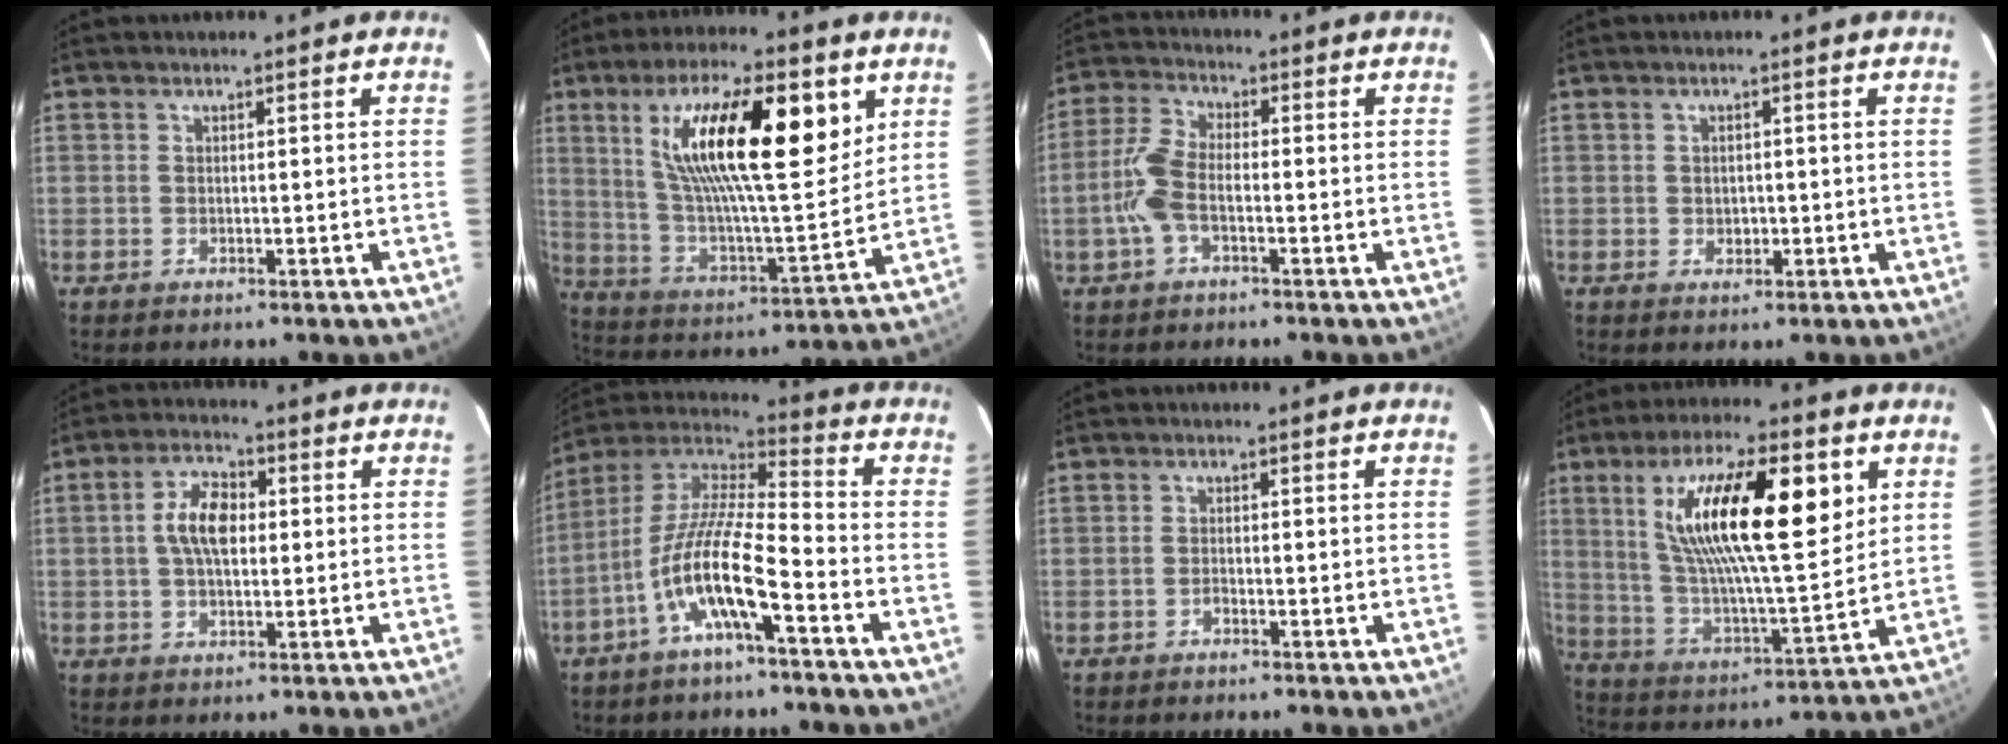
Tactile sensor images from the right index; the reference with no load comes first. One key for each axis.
{"total": 23.8, "fx": 9.6, "fy": 6.9, "fz": 20.7, "tx": -0.353, "ty": 0.011, "tz": 0.167}
{"total": 6.7, "fx": -2.1, "fy": 2.7, "fz": 5.8, "tx": -0.136, "ty": 0.009, "tz": -0.046}
{"total": 1.9, "fx": -0.2, "fy": 1.7, "fz": 0.9, "tx": -0.012, "ty": 0.002, "tz": -0.001}
{"total": 7.2, "fx": 0.6, "fy": 4.0, "fz": 6.0, "tx": -0.112, "ty": 0.017, "tz": 0.011}
{"total": 13.2, "fx": -6.1, "fy": 2.3, "fz": 11.5, "tx": -0.226, "ty": 0.001, "tz": -0.123}
{"total": 0.8, "fx": -0.7, "fy": 0.4, "fz": 0.3, "tx": -0.006, "ty": 0.002, "tz": -0.014}
{"total": 22.5, "fx": 8.0, "fy": 6.3, "fz": 20.0, "tx": -0.354, "ty": 0.011, "tz": 0.142}